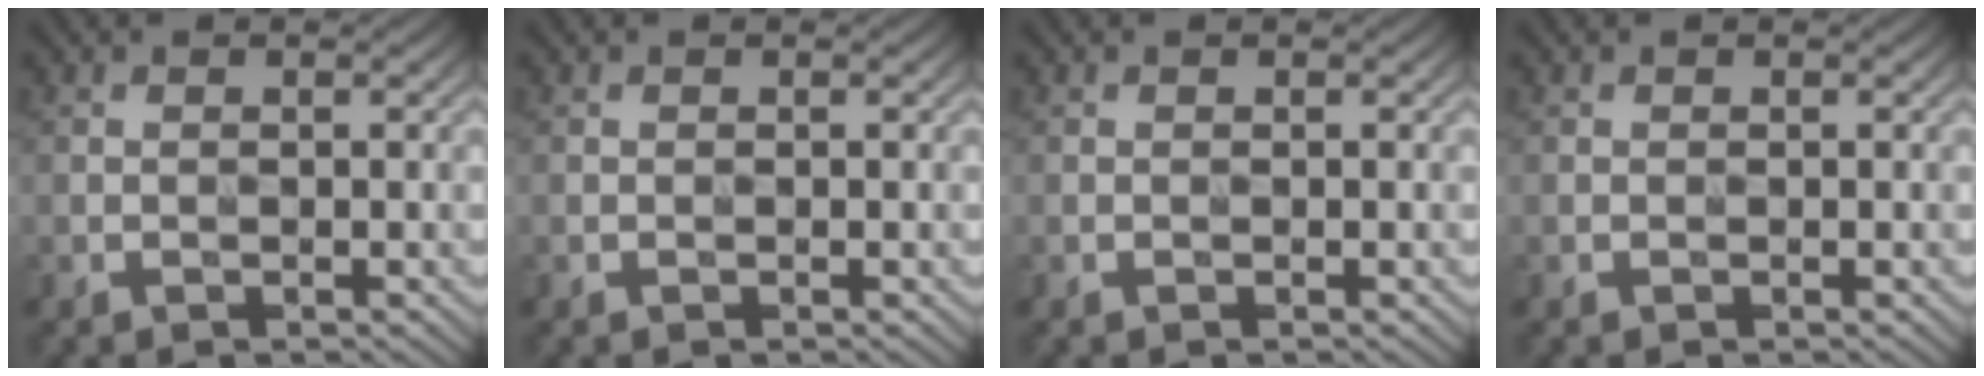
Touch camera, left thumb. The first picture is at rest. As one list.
[{"total": 0.0}, {"total": 0.0}, {"total": 0.0}]